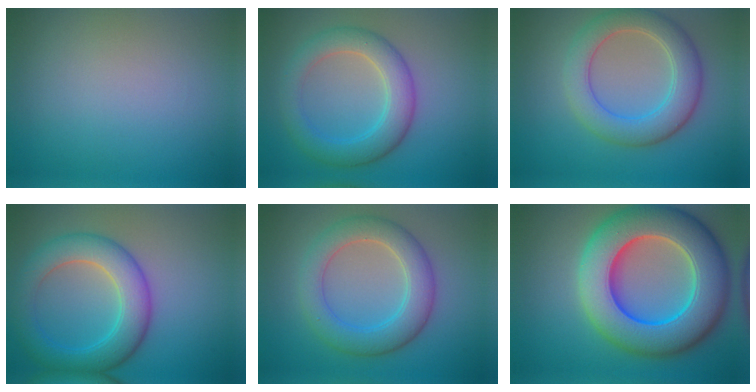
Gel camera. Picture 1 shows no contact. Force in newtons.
{"total": 5.0, "press": 5.0, "slide": 0.3}
{"total": 5.8, "press": 5.8, "slide": 0.6}
{"total": 6.3, "press": 6.3, "slide": 0.3}
{"total": 5.4, "press": 5.4, "slide": 0.2}
{"total": 13.2, "press": 13.0, "slide": 2.1}